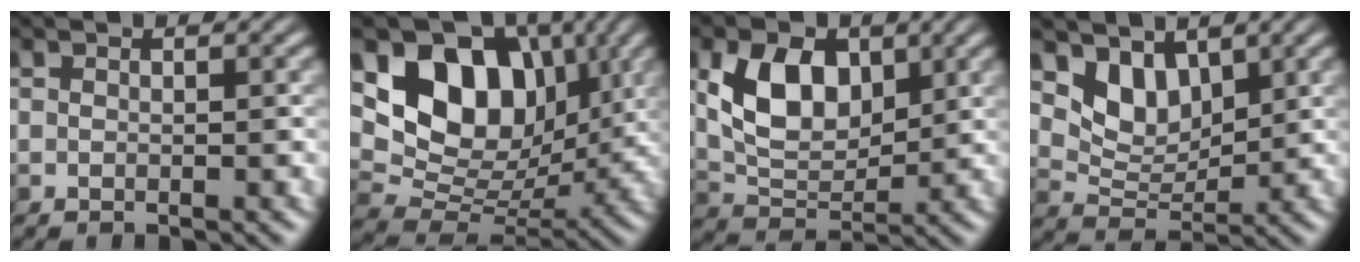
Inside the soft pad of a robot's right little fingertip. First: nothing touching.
{"total": 10.8, "force": [4.0, 7.6, 6.5], "torque": [-0.112, 0.008, 0.069]}
{"total": 6.5, "force": [1.4, 4.2, 4.8], "torque": [-0.091, -0.004, 0.025]}
{"total": 4.0, "force": [2.4, 2.4, 2.1], "torque": [-0.049, -0.013, 0.039]}